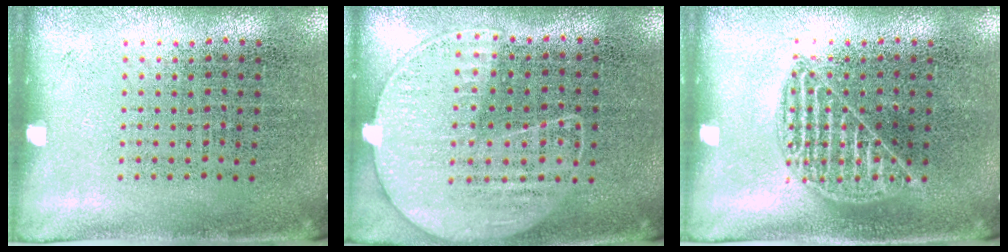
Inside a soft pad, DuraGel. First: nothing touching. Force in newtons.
{"total": 1.1, "press": 1.0, "slide": 0.6}
{"total": 1.6, "press": 1.6, "slide": 0.2}